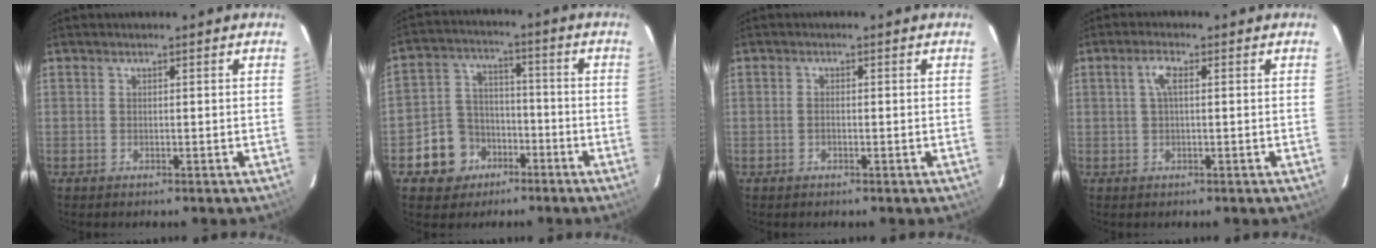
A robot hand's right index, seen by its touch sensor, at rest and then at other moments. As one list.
[{"total": 9.5, "force": [-4.8, 8.1, 1.7], "torque": [-0.058, 0.038, -0.069]}, {"total": 1.0, "force": [-0.3, 0.5, 0.8], "torque": [-0.018, 0.003, -0.007]}, {"total": 2.8, "force": [0.5, 0.8, 2.6], "torque": [-0.055, 0.007, 0.010]}]